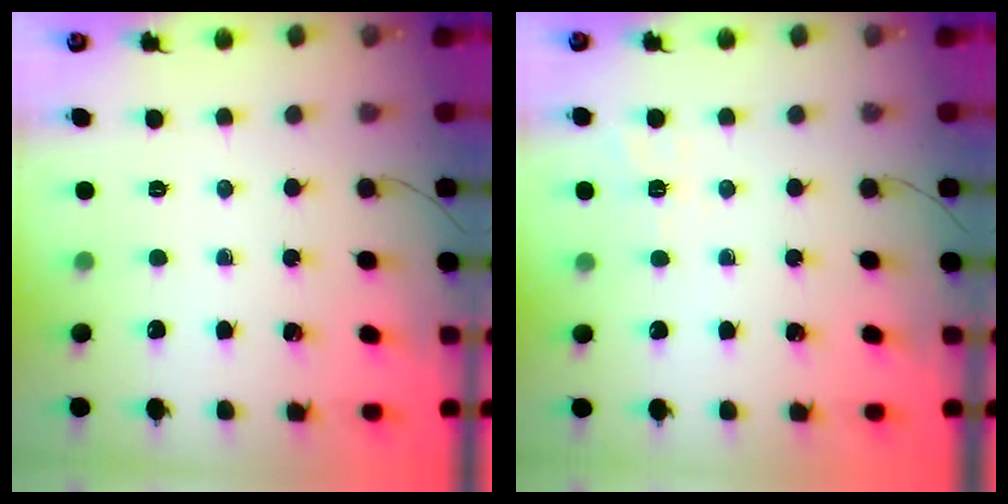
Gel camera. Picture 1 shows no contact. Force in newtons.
{"total": 2.4, "press": 1.2, "slide": 2.0}